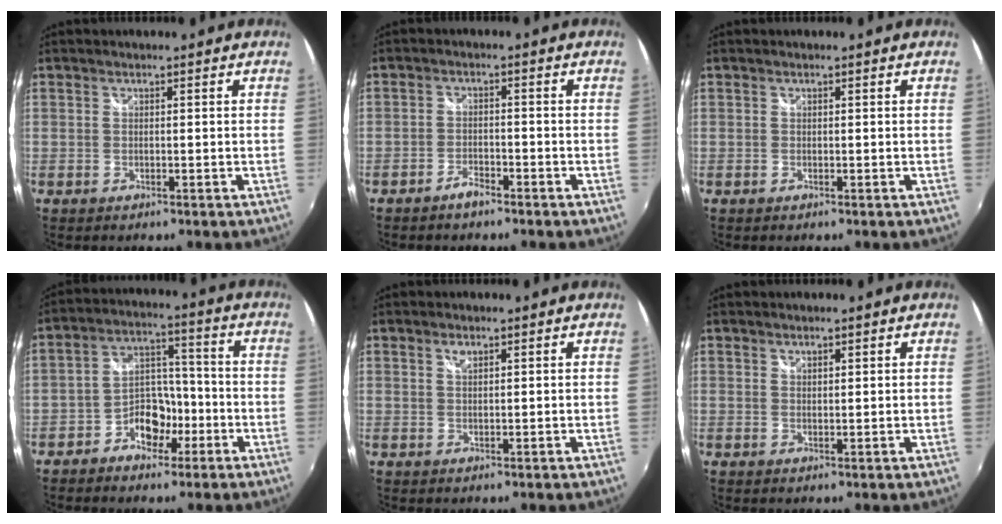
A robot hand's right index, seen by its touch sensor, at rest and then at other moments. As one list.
[{"total": 2.8, "force": [-2.4, 0.9, 1.2], "torque": [-0.034, 0.005, -0.044]}, {"total": 0.0}, {"total": 8.0, "force": [-4.4, 5.5, 3.8], "torque": [-0.063, 0.028, -0.075]}, {"total": 1.3, "force": [0.9, 0.6, 0.7], "torque": [-0.011, 0.002, 0.015]}, {"total": 1.1, "force": [1.0, 0.4, 0.3], "torque": [-0.001, -0.001, 0.017]}]